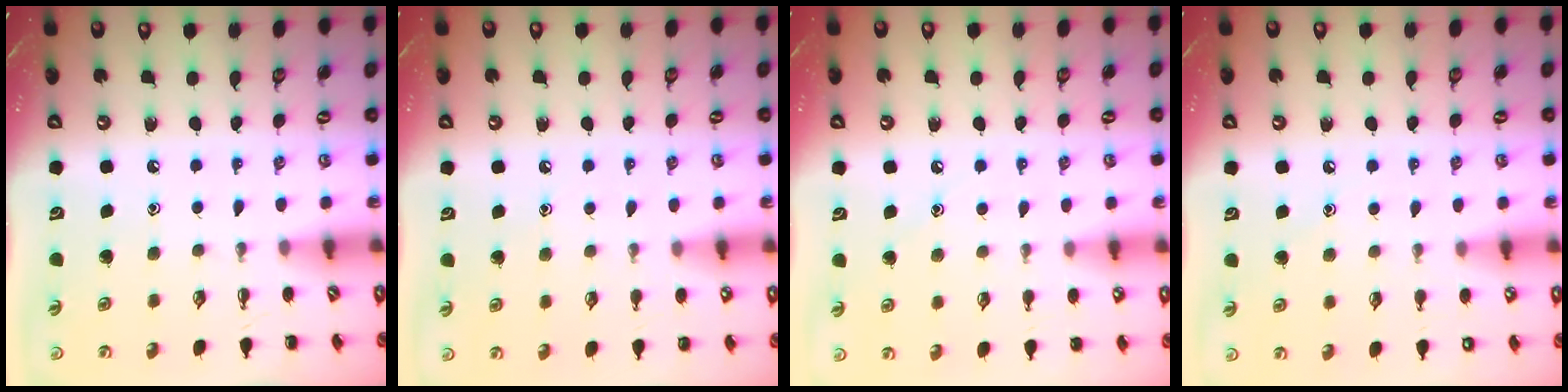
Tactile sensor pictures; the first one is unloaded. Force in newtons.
{"total": 5.2, "press": 5.0, "slide": 1.4}
{"total": 6.5, "press": 6.3, "slide": 1.6}
{"total": 6.2, "press": 6.0, "slide": 1.6}